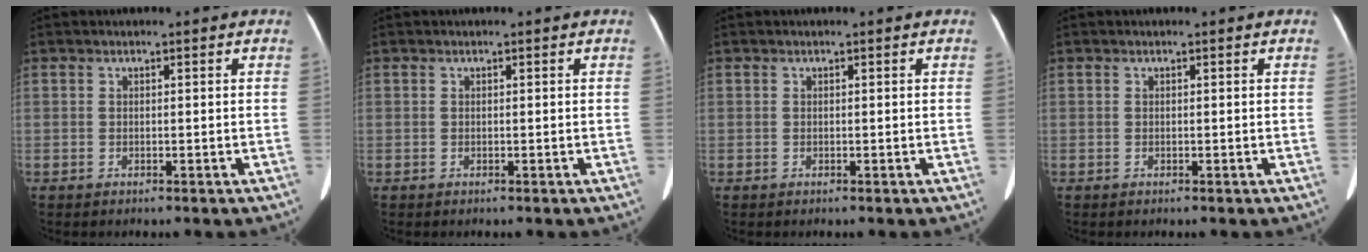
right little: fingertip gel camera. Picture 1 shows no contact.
{"total": 0.0}
{"total": 0.0}
{"total": 0.0}